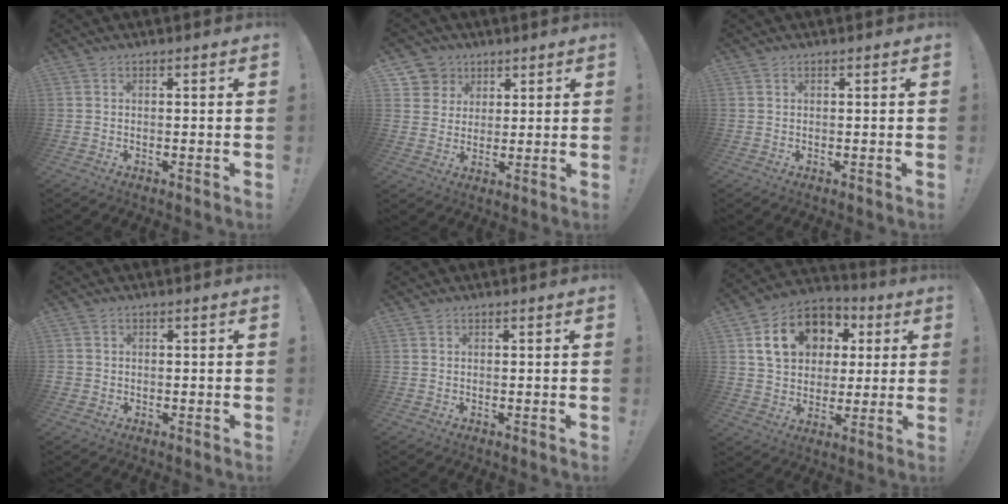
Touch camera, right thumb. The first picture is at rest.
{"total": 7.1, "force": [3.3, 6.2, 0.7], "torque": [-0.014, -0.028, 0.067]}
{"total": 0.0}
{"total": 1.6, "force": [0.2, 1.5, 0.2], "torque": [-0.003, 0.006, 0.002]}
{"total": 0.0}
{"total": 16.8, "force": [5.3, 13.4, 8.7], "torque": [-0.130, -0.001, 0.113]}